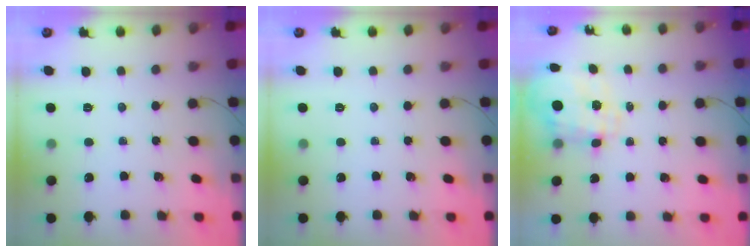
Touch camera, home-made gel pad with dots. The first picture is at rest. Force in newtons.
{"total": 0.0}
{"total": 3.4, "press": 3.2, "slide": 1.2}